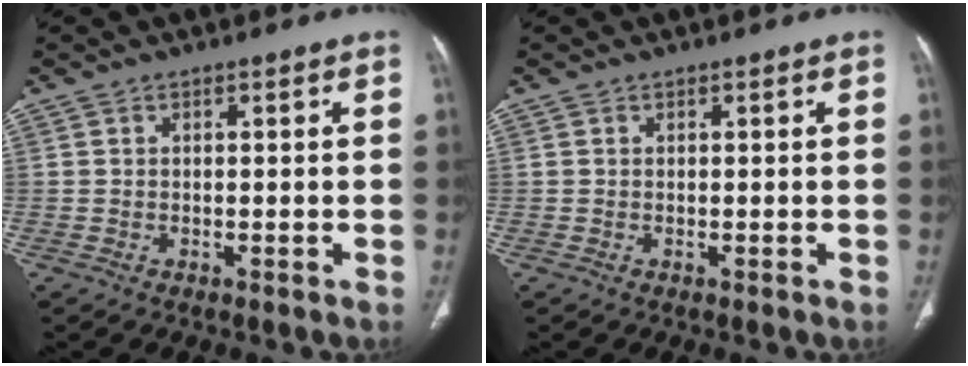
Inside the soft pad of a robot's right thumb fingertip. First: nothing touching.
{"total": 0.0}